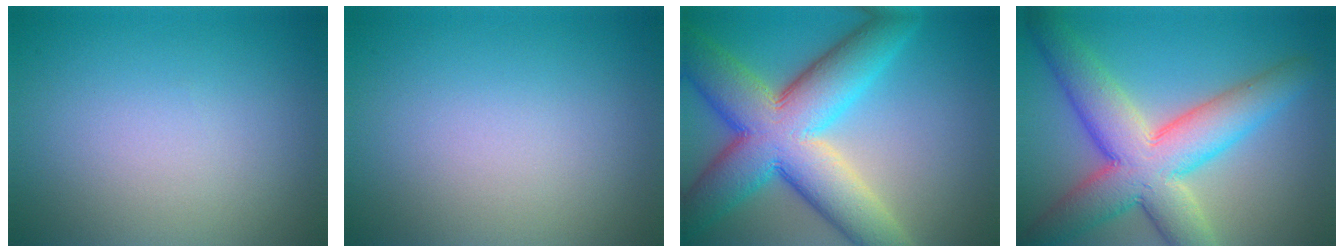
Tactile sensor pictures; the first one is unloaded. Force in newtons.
{"total": 0.0}
{"total": 13.2, "press": 13.2, "slide": 0.4}
{"total": 9.7, "press": 9.7, "slide": 0.3}